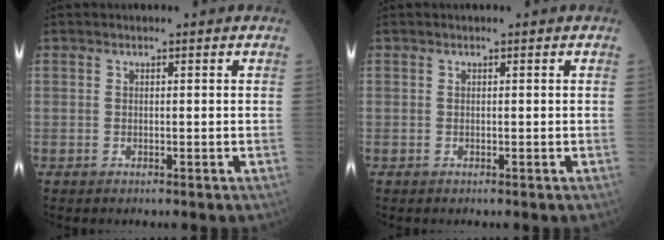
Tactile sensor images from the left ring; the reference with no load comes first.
{"total": 0.0}